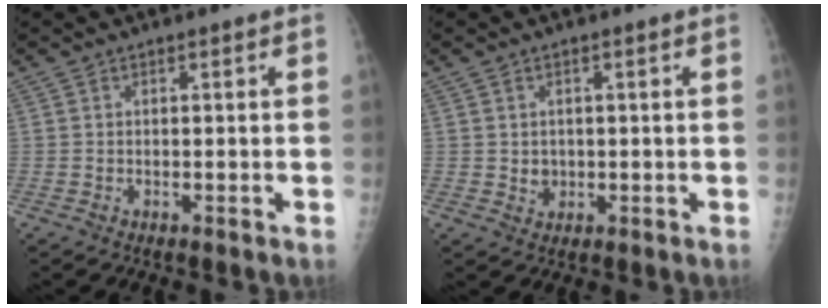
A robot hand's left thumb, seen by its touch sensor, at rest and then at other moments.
{"total": 2.3, "force": [0.1, 2.1, 1.1], "torque": [-0.008, 0.000, 0.008]}